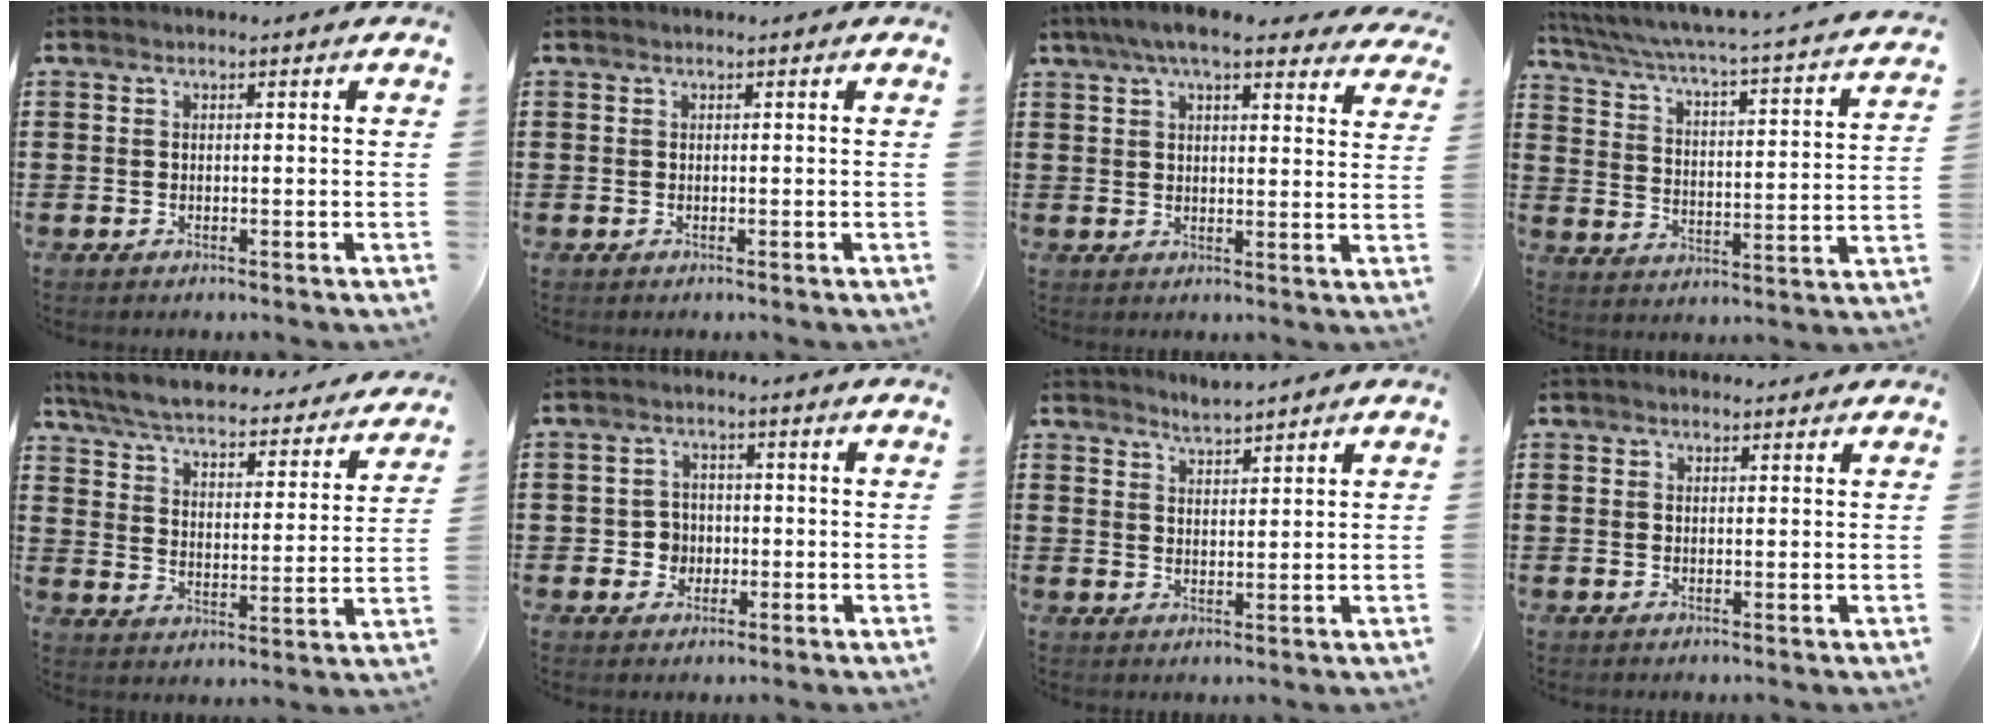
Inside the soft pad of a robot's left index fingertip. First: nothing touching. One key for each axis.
{"total": 0.0}
{"total": 7.7, "fx": 6.2, "fy": 1.1, "fz": 4.3, "tx": -0.093, "ty": -0.013, "tz": 0.111}
{"total": 3.0, "fx": 2.3, "fy": -0.2, "fz": 1.9, "tx": -0.054, "ty": -0.038, "tz": 0.024}
{"total": 5.1, "fx": 4.7, "fy": 0.4, "fz": 2.1, "tx": -0.063, "ty": -0.036, "tz": 0.075}
{"total": 3.3, "fx": -0.7, "fy": 3.0, "fz": 1.2, "tx": -0.033, "ty": 0.004, "tz": -0.017}
{"total": 2.6, "fx": 2.6, "fy": -0.2, "fz": 0.0, "tx": -0.007, "ty": -0.005, "tz": 0.050}
{"total": 1.1, "fx": 1.0, "fy": 0.2, "fz": 0.3, "tx": -0.006, "ty": 0.001, "tz": 0.020}